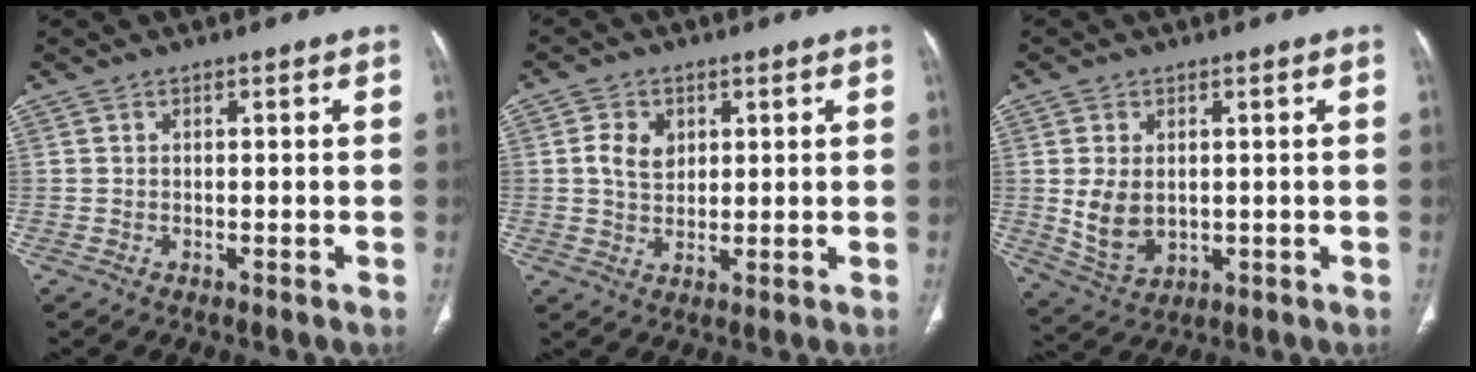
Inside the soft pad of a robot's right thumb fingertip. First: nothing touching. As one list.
[{"total": 5.2, "force": [1.4, 3.9, 3.1], "torque": [-0.039, -0.006, 0.028]}, {"total": 7.9, "force": [0.3, 5.5, 5.6], "torque": [-0.097, -0.011, 0.025]}]